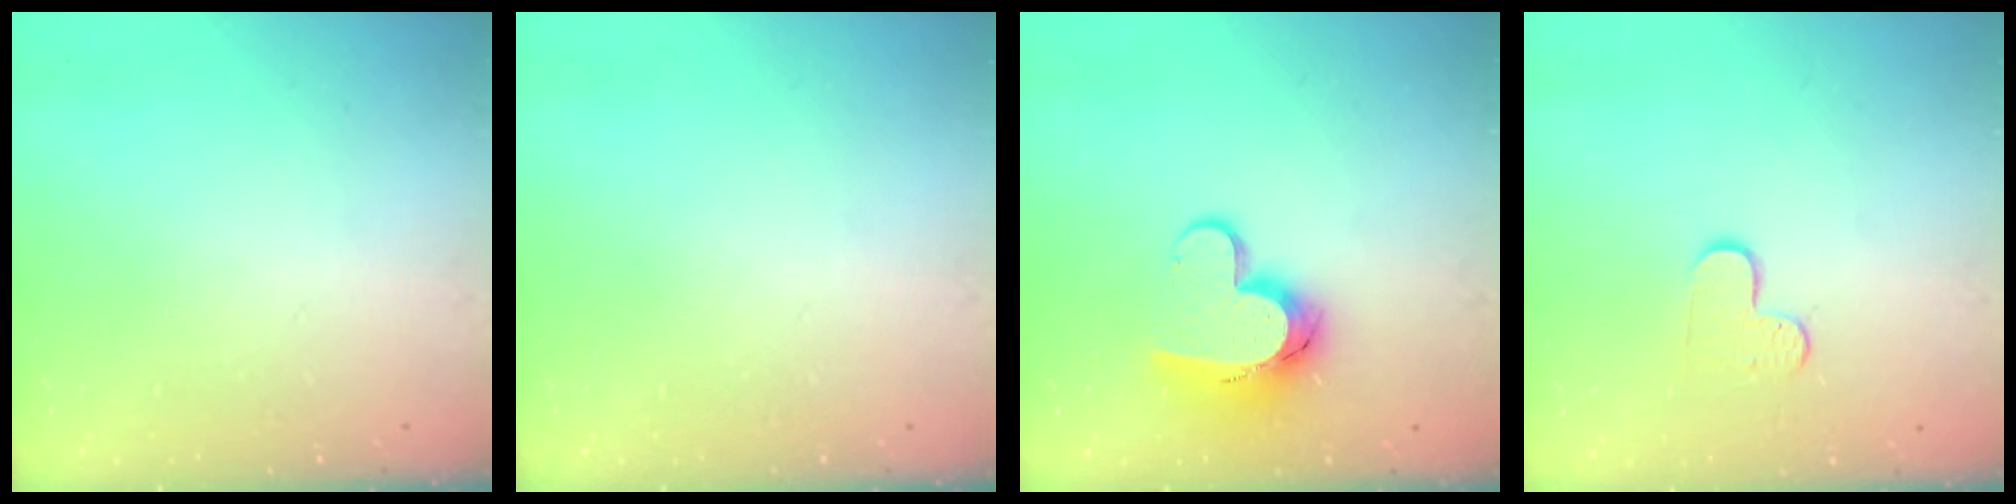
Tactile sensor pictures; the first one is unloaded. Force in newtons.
{"total": 0.0}
{"total": 11.9, "press": 11.8, "slide": 1.1}
{"total": 7.4, "press": 7.4, "slide": 0.7}